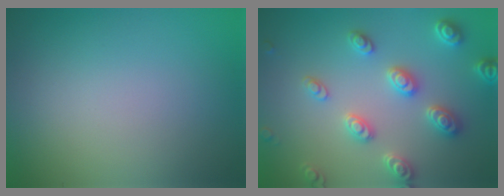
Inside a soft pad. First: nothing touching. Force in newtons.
{"total": 3.8, "press": 3.6, "slide": 1.1}